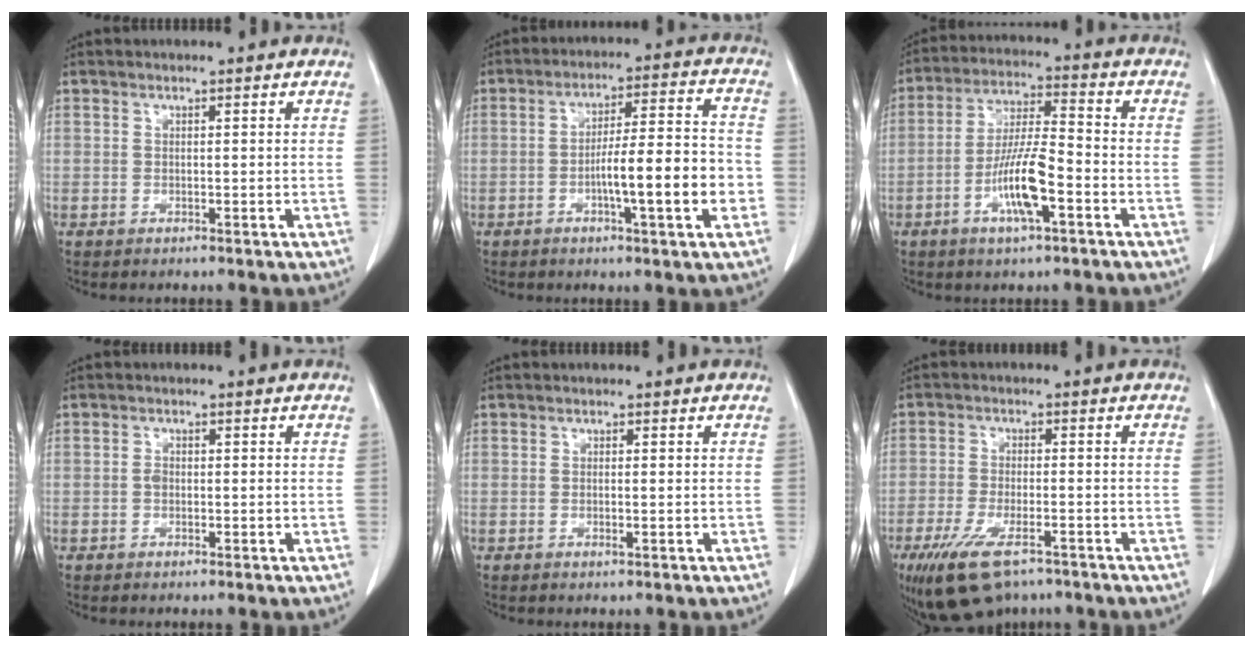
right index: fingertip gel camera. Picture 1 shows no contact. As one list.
[{"total": 11.4, "force": [-3.2, 0.9, 10.9], "torque": [-0.175, 0.010, -0.050]}, {"total": 9.9, "force": [-3.7, 1.5, 9.1], "torque": [-0.174, 0.000, -0.066]}, {"total": 0.9, "force": [-0.1, 0.6, 0.7], "torque": [-0.008, 0.004, -0.002]}, {"total": 0.7, "force": [-0.1, 0.0, 0.6], "torque": [-0.010, -0.001, 0.002]}, {"total": 10.9, "force": [-7.3, 3.9, 7.1], "torque": [-0.137, -0.015, -0.119]}]